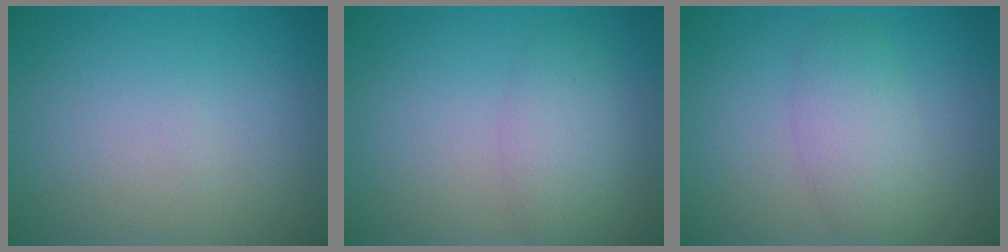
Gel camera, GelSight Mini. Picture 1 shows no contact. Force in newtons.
{"total": 1.8, "press": 1.8, "slide": 0.2}
{"total": 3.2, "press": 3.2, "slide": 0.1}